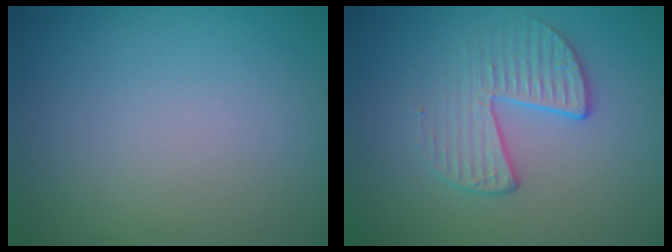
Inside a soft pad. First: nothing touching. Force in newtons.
{"total": 2.8, "press": 2.0, "slide": 1.9}